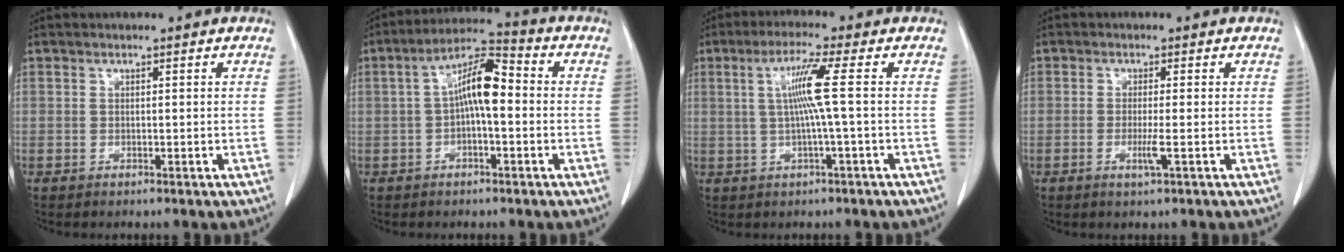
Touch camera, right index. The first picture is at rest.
{"total": 8.2, "force": [-0.1, 2.2, 7.9], "torque": [-0.147, 0.030, -0.006]}
{"total": 6.2, "force": [0.7, -1.4, 6.0], "torque": [-0.115, 0.008, 0.017]}
{"total": 2.5, "force": [-0.8, -0.5, 2.3], "torque": [-0.046, -0.007, -0.015]}